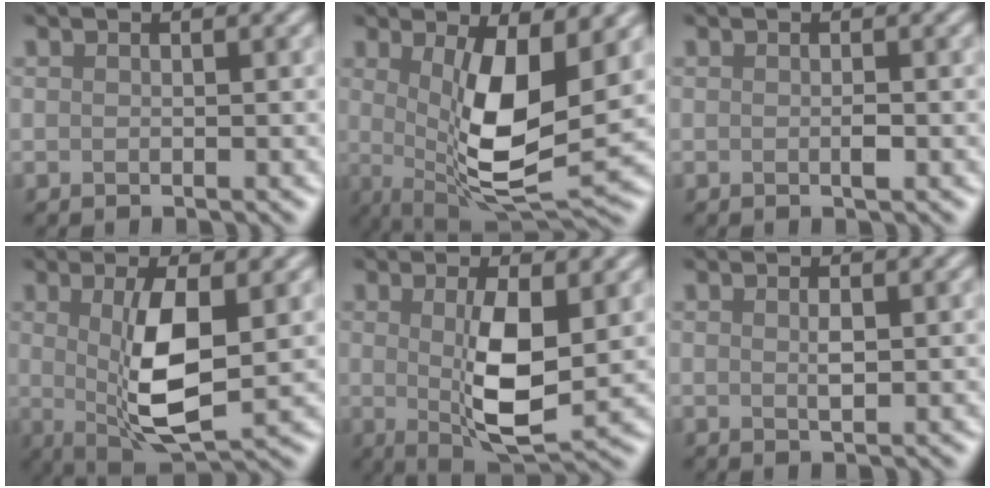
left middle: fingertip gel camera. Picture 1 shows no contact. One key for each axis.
{"total": 8.7, "fx": 0.8, "fy": 2.8, "fz": 8.3, "tx": -0.150, "ty": -0.018, "tz": 0.018}
{"total": 0.6, "fx": -0.2, "fy": 0.0, "fz": 0.6, "tx": -0.015, "ty": -0.001, "tz": -0.005}
{"total": 6.9, "fx": 0.3, "fy": 2.2, "fz": 6.5, "tx": -0.122, "ty": -0.009, "tz": 0.010}
{"total": 6.1, "fx": 0.2, "fy": 1.8, "fz": 5.8, "tx": -0.107, "ty": -0.011, "tz": 0.008}
{"total": 0.9, "fx": 0.2, "fy": 0.1, "fz": 0.8, "tx": -0.021, "ty": -0.001, "tz": 0.004}